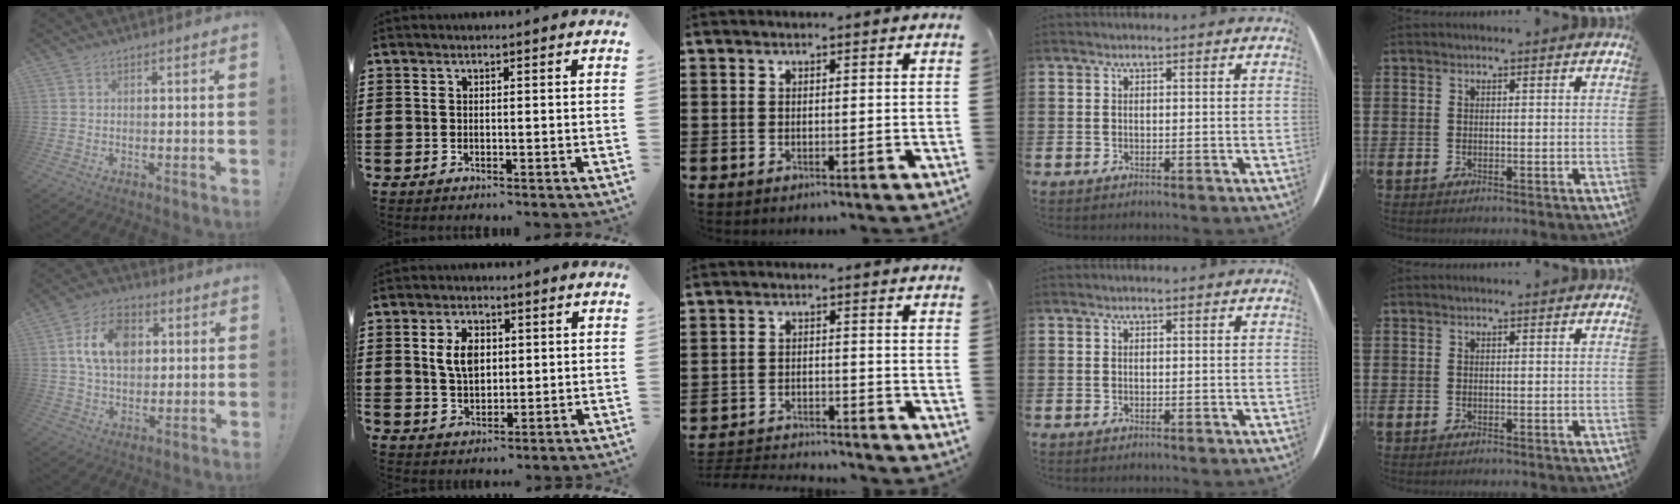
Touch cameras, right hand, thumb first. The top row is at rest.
{"thumb": {"total": 13.1, "force": [3.2, 9.4, 8.6], "torque": [-0.137, 0.012, 0.063]}, "index": {"total": 5.6, "force": [1.2, 3.4, 4.2], "torque": [-0.091, 0.009, 0.015]}, "middle": {"total": 3.1, "force": [-3.1, 0.3, 0.0], "torque": [-0.007, 0.000, -0.068]}}